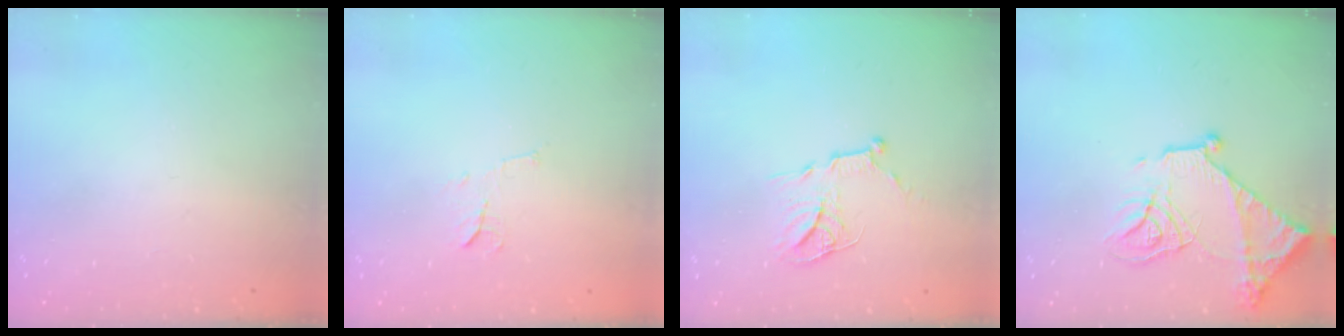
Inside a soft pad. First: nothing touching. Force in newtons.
{"total": 5.6, "press": 5.6, "slide": 0.4}
{"total": 12.1, "press": 12.1, "slide": 0.9}
{"total": 18.2, "press": 18.2, "slide": 1.1}